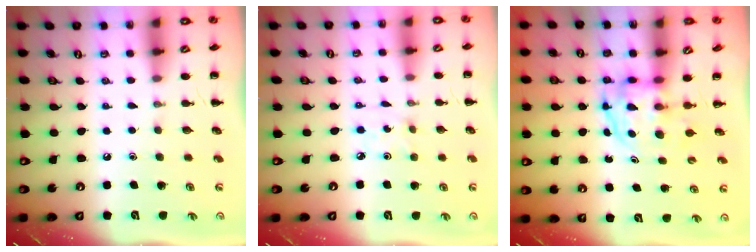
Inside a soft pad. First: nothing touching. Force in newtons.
{"total": 1.7, "press": 1.6, "slide": 0.6}
{"total": 3.8, "press": 3.8, "slide": 0.3}